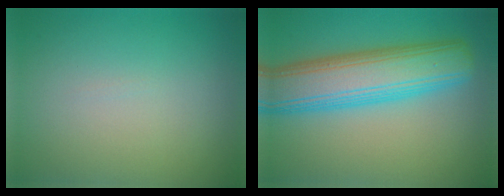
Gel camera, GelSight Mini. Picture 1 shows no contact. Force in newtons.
{"total": 8.9, "press": 8.9, "slide": 0.3}